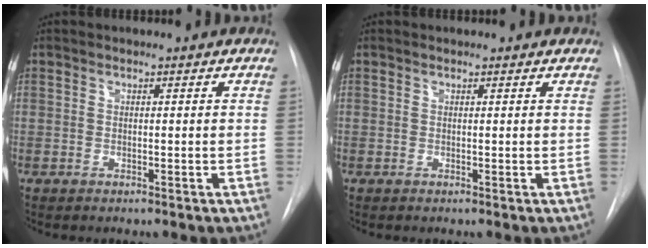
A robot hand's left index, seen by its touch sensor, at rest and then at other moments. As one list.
[{"total": 1.2, "force": [1.1, 0.4, 0.3], "torque": [-0.010, 0.006, 0.009]}]